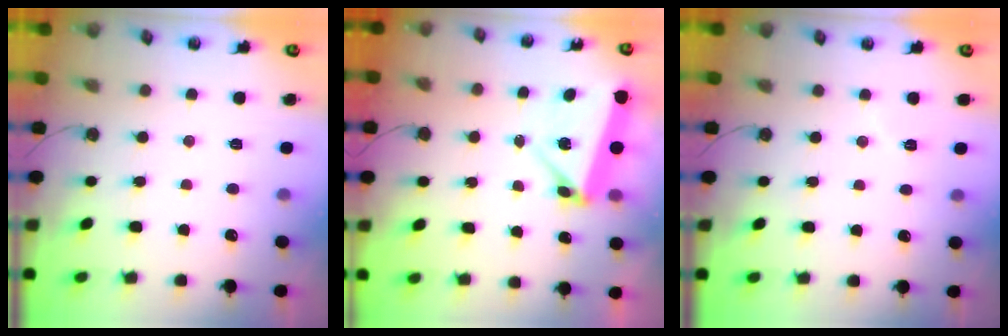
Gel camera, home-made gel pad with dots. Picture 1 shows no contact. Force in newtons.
{"total": 5.5, "press": 5.1, "slide": 2.0}
{"total": 4.3, "press": 3.9, "slide": 1.8}